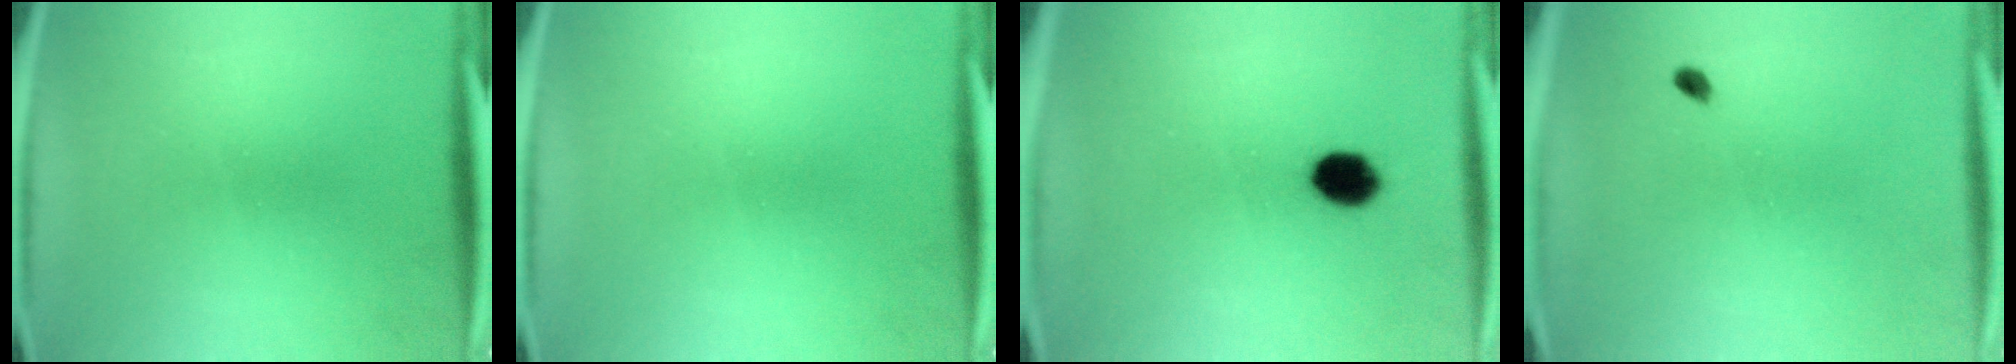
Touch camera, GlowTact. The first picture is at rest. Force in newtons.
{"total": 0.0}
{"total": 6.6}
{"total": 2.0}